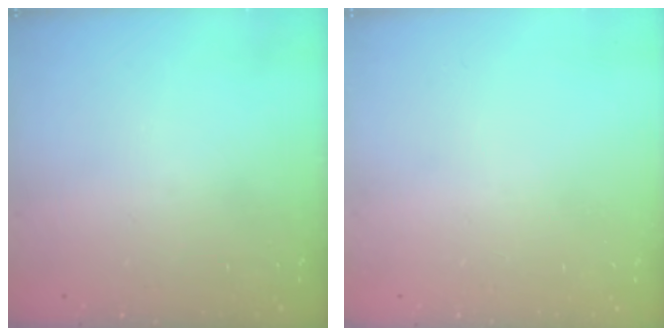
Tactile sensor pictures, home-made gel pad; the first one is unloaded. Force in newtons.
{"total": 0.0}